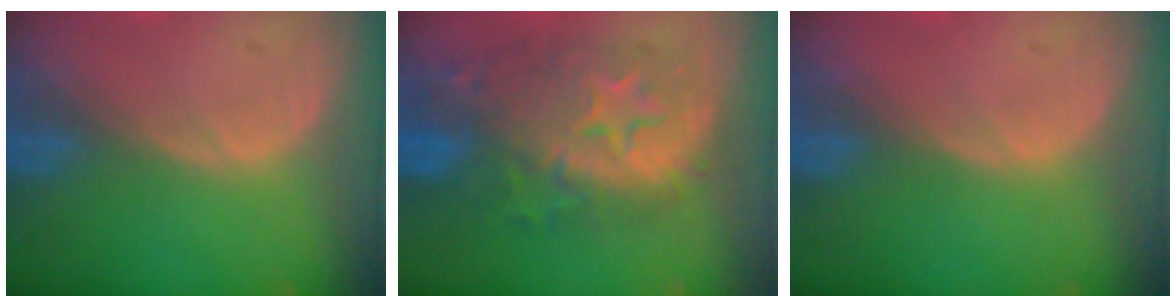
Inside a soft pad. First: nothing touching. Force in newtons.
{"total": 11.2, "press": 11.1, "slide": 0.8}
{"total": 0.0}